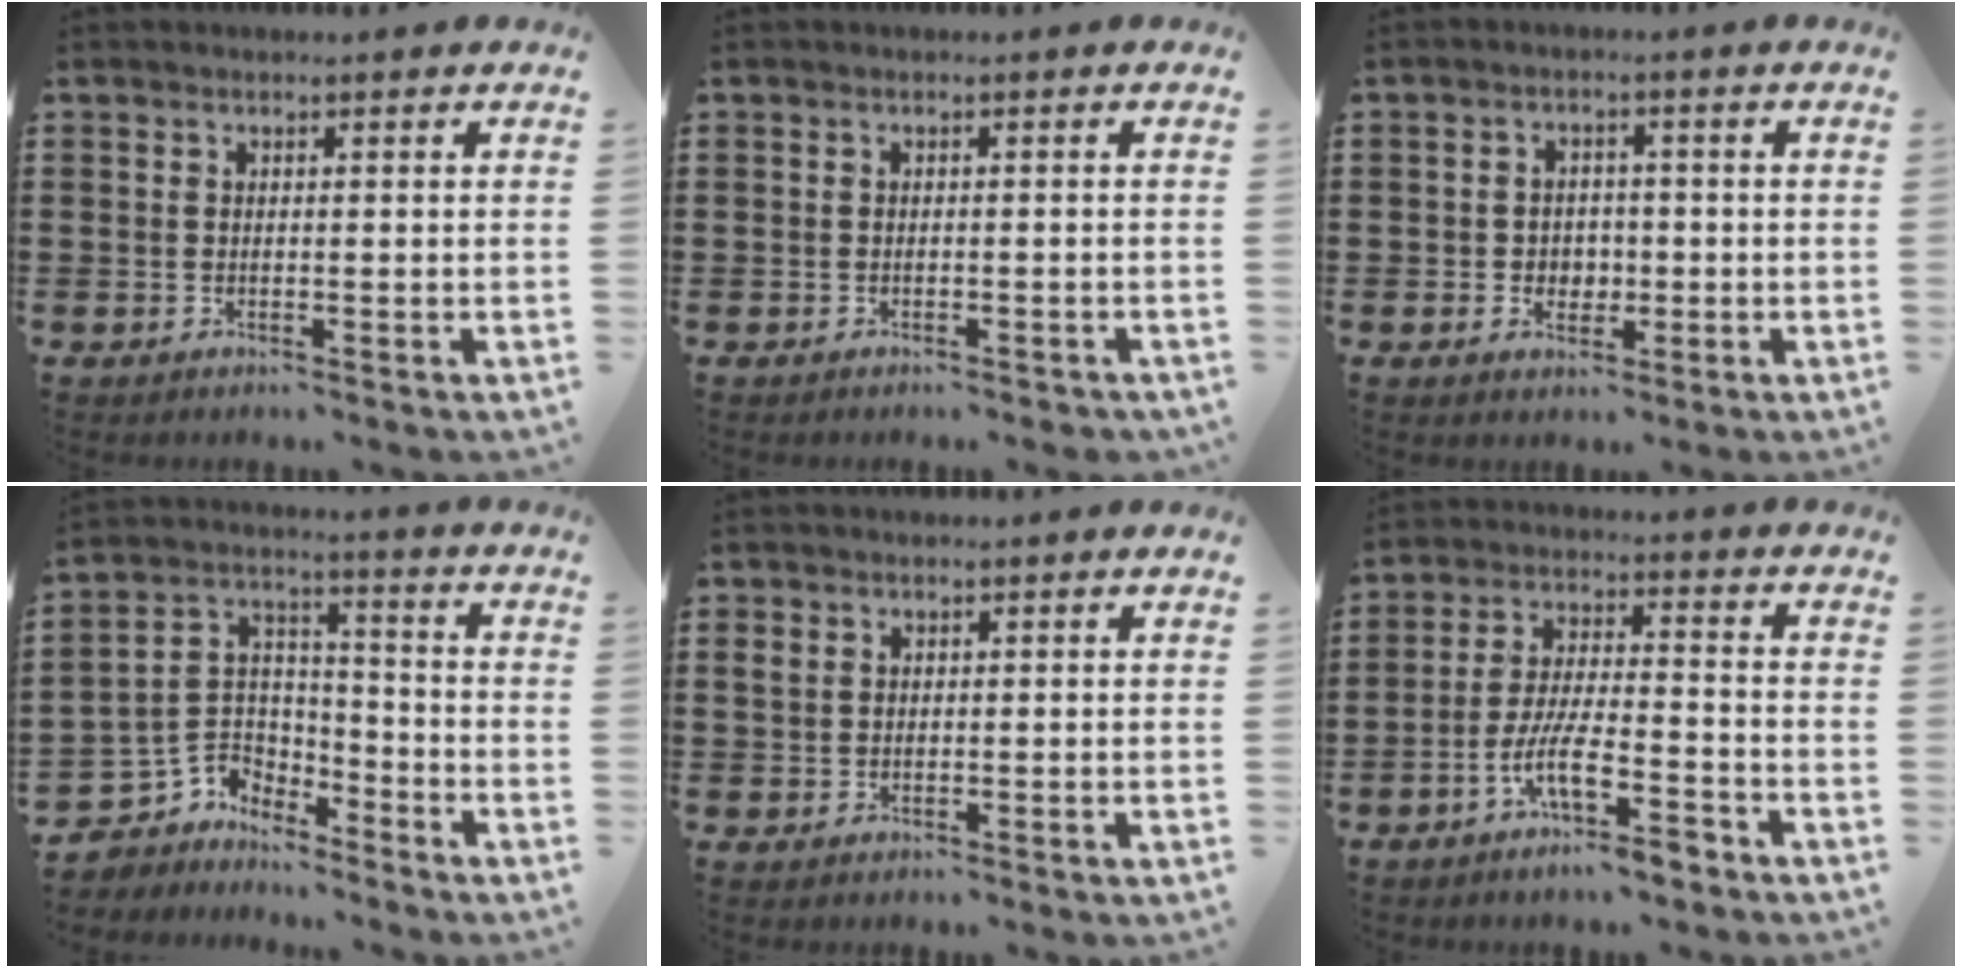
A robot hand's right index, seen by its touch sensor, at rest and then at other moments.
{"total": 0.8, "force": [-0.7, 0.2, 0.3], "torque": [-0.009, -0.003, -0.014]}
{"total": 2.7, "force": [-0.7, 2.4, 1.0], "torque": [-0.019, 0.002, -0.021]}
{"total": 4.2, "force": [-3.1, 2.9, -0.2], "torque": [-0.026, -0.006, -0.068]}
{"total": 1.2, "force": [0.7, 0.8, 0.5], "torque": [-0.013, 0.002, 0.015]}
{"total": 9.6, "force": [-5.5, 2.1, 7.5], "torque": [-0.159, -0.005, -0.105]}